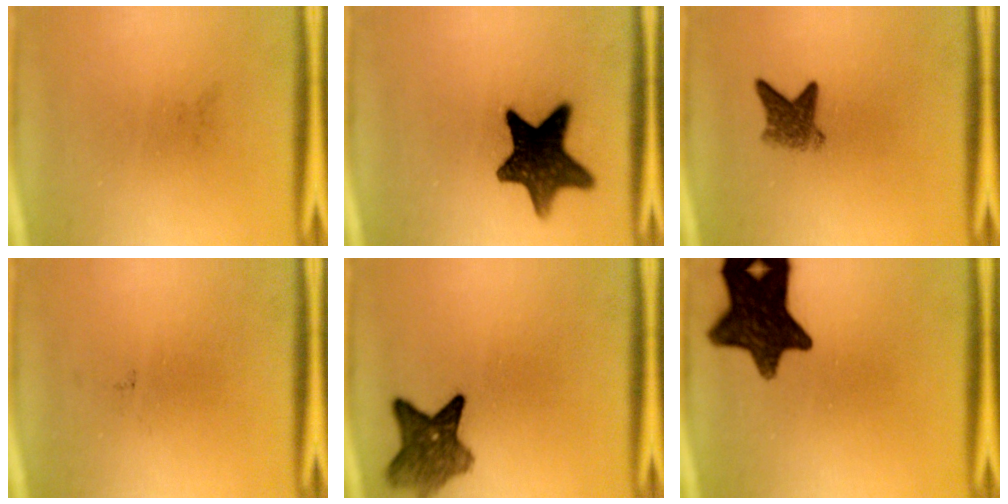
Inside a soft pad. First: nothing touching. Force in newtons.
{"total": 13.1}
{"total": 3.8}
{"total": 0.0}
{"total": 6.6}
{"total": 14.2}